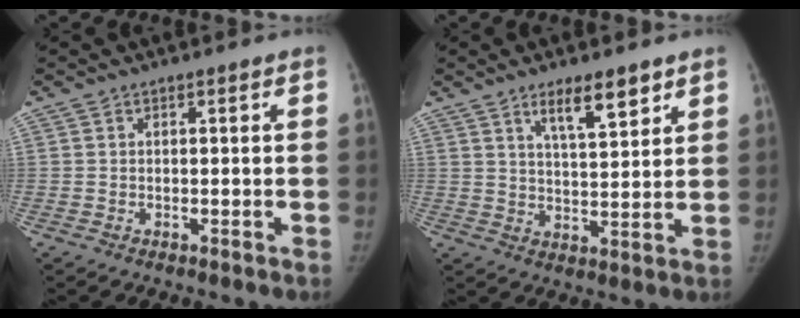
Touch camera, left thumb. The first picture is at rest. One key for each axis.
{"total": 7.8, "fx": 5.0, "fy": 2.3, "fz": 5.5, "tx": -0.072, "ty": -0.035, "tz": 0.085}